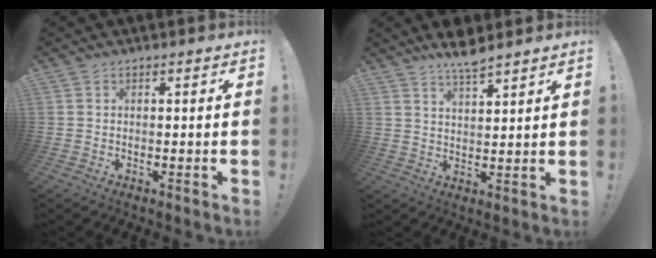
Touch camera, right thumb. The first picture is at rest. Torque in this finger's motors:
{"motor_torque": [0.88, 1.07, 1.05, 0.66, 0.01]}